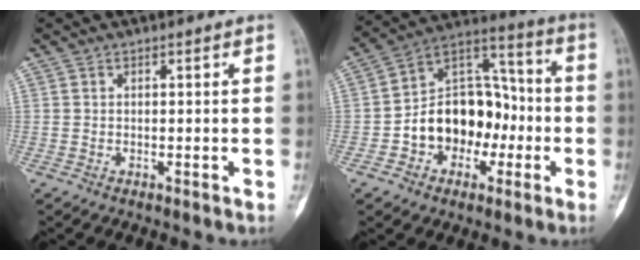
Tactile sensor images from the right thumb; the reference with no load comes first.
{"total": 16.4, "force": [-3.7, 11.9, 10.6], "torque": [-0.117, 0.057, -0.065]}